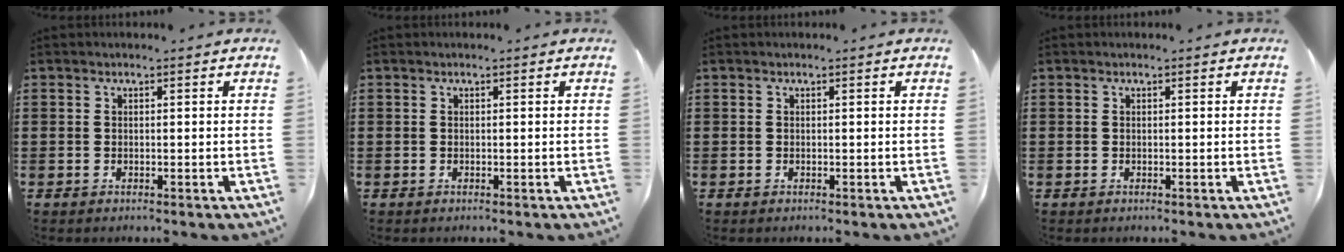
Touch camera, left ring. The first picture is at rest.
{"total": 0.0}
{"total": 0.0}
{"total": 0.0}